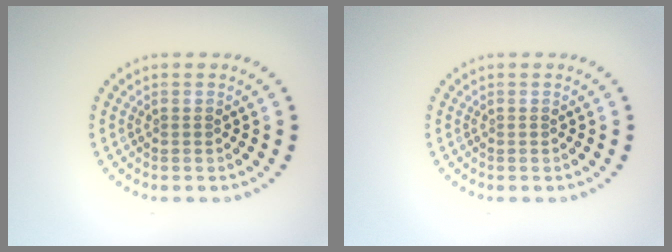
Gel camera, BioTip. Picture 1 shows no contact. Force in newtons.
{"total": 0.0}